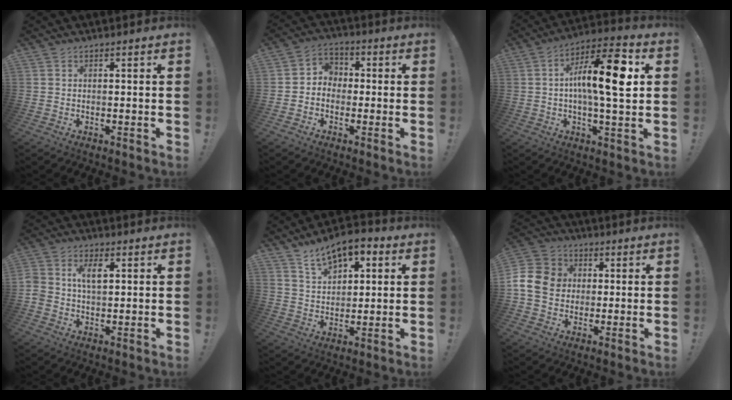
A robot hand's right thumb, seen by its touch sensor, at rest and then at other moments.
{"total": 5.2, "force": [-2.1, 4.5, 1.6], "torque": [-0.033, 0.027, -0.034]}
{"total": 16.3, "force": [2.0, 4.5, 15.5], "torque": [-0.244, 0.007, 0.019]}
{"total": 6.0, "force": [0.9, 4.1, 4.3], "torque": [-0.074, 0.009, 0.016]}
{"total": 10.1, "force": [6.7, 5.5, 5.2], "torque": [-0.088, -0.032, 0.128]}
{"total": 12.6, "force": [0.5, 10.9, 6.3], "torque": [-0.117, 0.007, 0.013]}